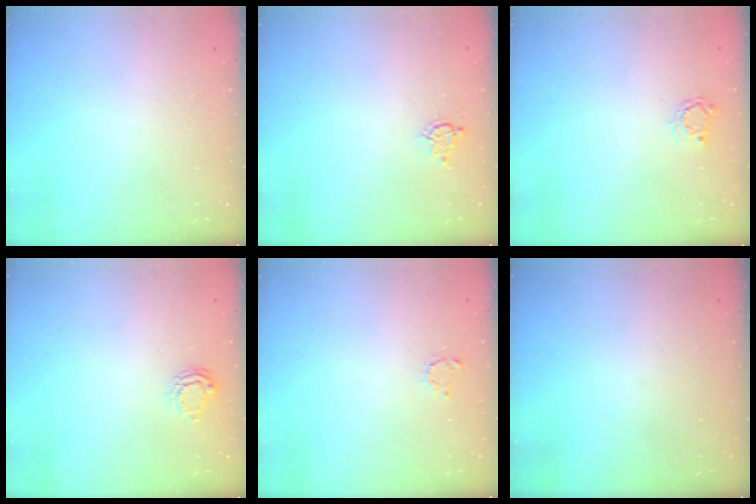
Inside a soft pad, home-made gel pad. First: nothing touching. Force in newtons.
{"total": 4.8, "press": 4.8, "slide": 0.5}
{"total": 3.1, "press": 3.0, "slide": 0.5}
{"total": 6.0, "press": 6.0, "slide": 0.4}
{"total": 2.6, "press": 2.5, "slide": 0.4}
{"total": 0.0}